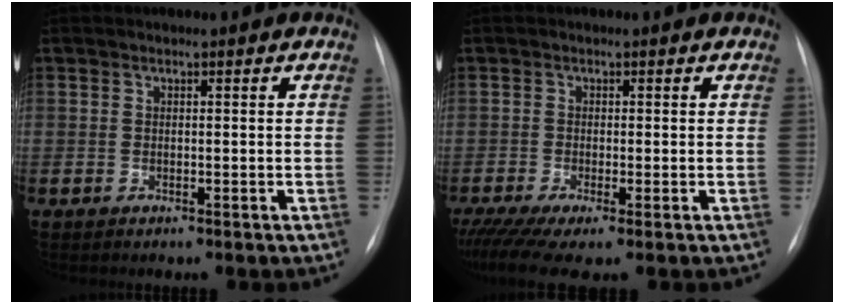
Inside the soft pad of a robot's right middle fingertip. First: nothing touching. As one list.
[{"total": 6.0, "force": [-3.9, 1.1, 4.5], "torque": [-0.077, -0.015, -0.068]}]